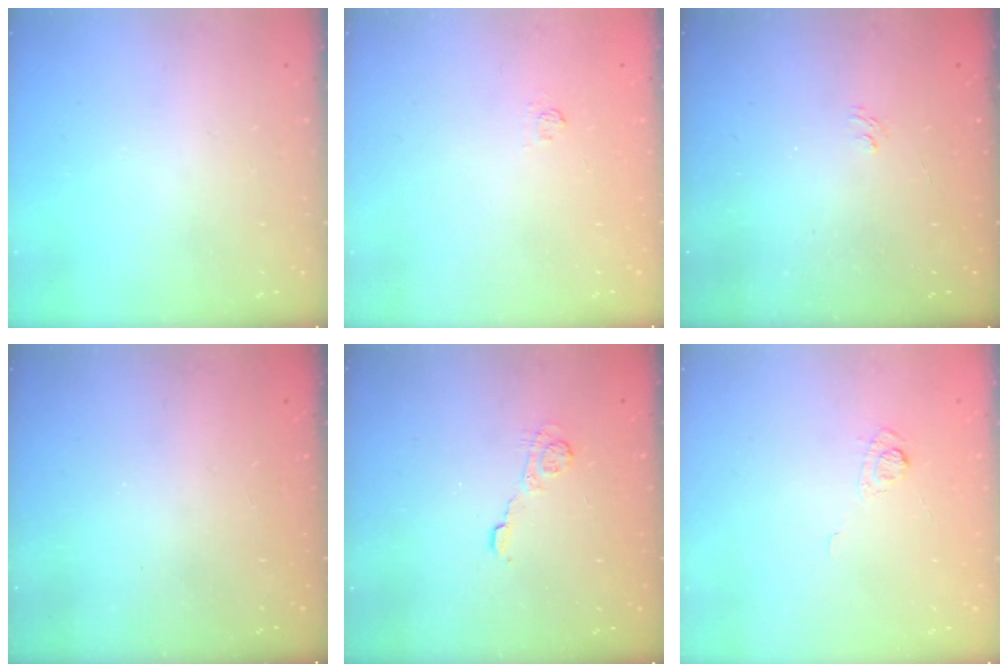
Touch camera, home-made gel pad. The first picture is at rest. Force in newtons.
{"total": 2.4, "press": 2.1, "slide": 1.3}
{"total": 1.4, "press": 0.7, "slide": 1.1}
{"total": 2.4, "press": 2.3, "slide": 0.7}
{"total": 4.1, "press": 4.1, "slide": 0.7}
{"total": 3.8, "press": 3.5, "slide": 1.5}